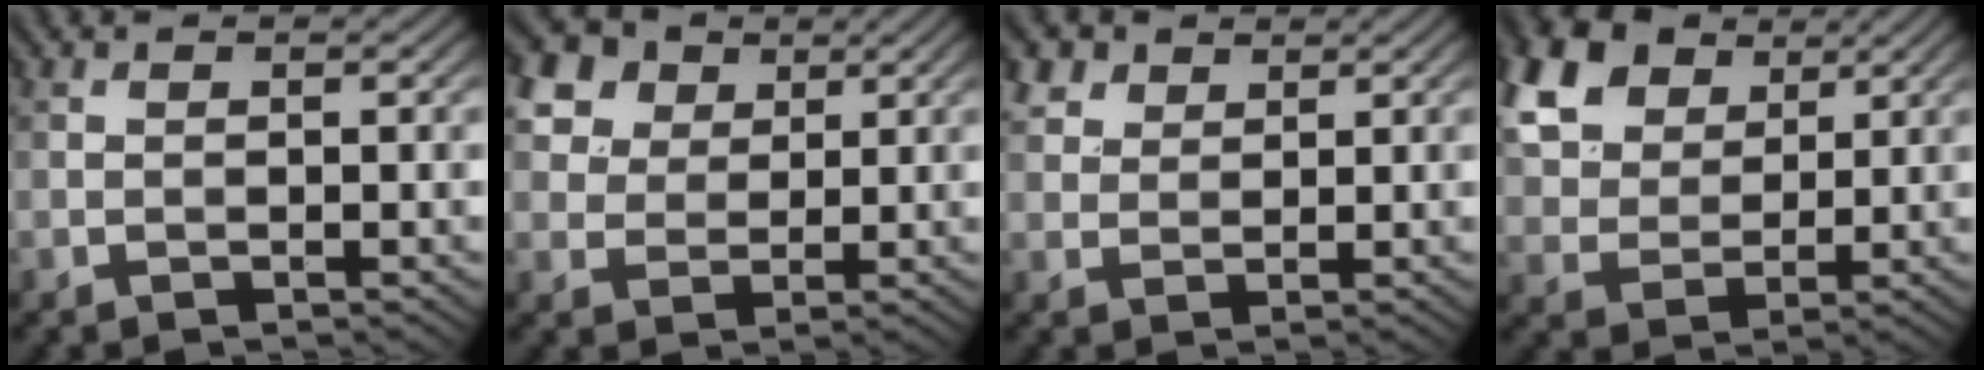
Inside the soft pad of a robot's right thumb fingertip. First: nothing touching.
{"total": 11.5, "force": [6.2, 8.1, 5.2], "torque": [-0.174, 0.025, 0.119]}
{"total": 4.1, "force": [2.7, 2.7, 1.5], "torque": [-0.047, 0.002, 0.063]}
{"total": 13.6, "force": [7.4, 8.9, 7.1], "torque": [-0.207, 0.021, 0.149]}